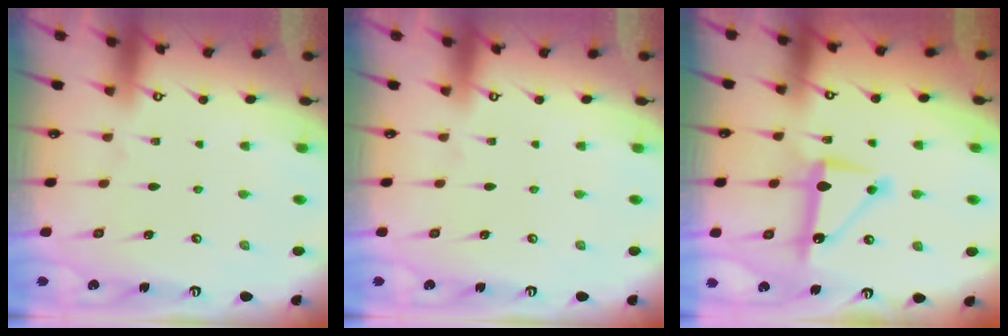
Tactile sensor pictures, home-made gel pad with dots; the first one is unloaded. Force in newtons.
{"total": 0.0}
{"total": 11.3, "press": 11.3, "slide": 0.6}